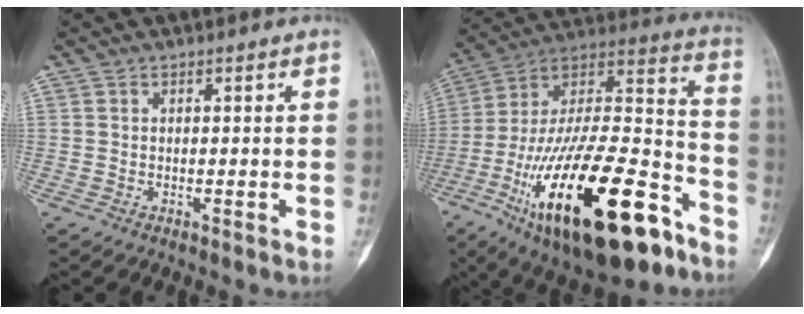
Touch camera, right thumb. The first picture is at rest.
{"total": 35.6, "force": [-17.2, 13.5, 28.1], "torque": [-0.485, 0.059, -0.280]}